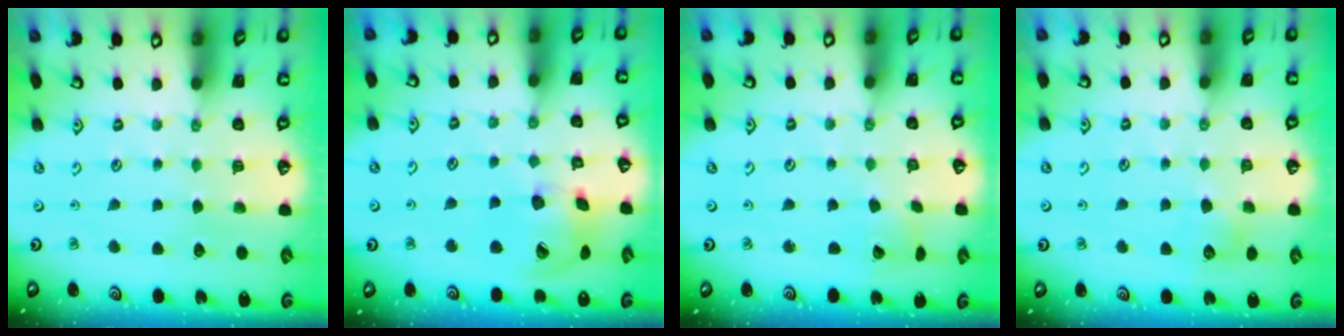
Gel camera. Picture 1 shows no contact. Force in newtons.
{"total": 16.9, "press": 16.8, "slide": 2.5}
{"total": 2.5, "press": 2.5, "slide": 0.4}
{"total": 6.3, "press": 6.3, "slide": 0.9}